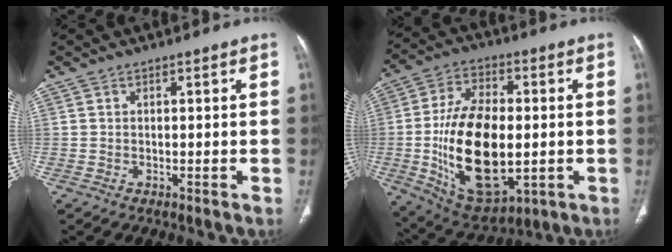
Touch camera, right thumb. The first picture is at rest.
{"total": 21.4, "force": [-2.1, 11.7, 17.8], "torque": [-0.306, -0.002, -0.018]}